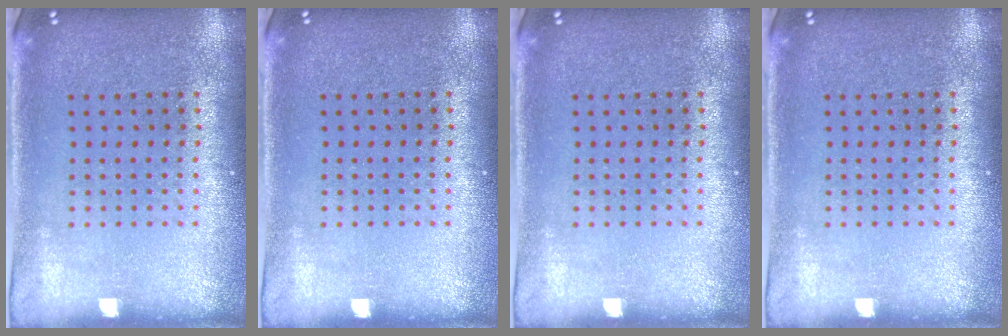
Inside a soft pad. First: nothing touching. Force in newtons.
{"total": 0.0}
{"total": 0.0}
{"total": 0.0}